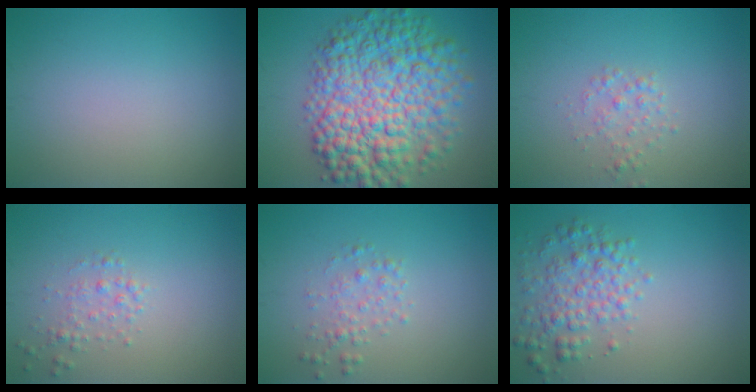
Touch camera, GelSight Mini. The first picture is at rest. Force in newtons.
{"total": 11.5, "press": 11.5, "slide": 0.1}
{"total": 1.5, "press": 1.5, "slide": 0.0}
{"total": 1.4, "press": 1.4, "slide": 0.1}
{"total": 1.6, "press": 1.6, "slide": 0.0}
{"total": 3.7, "press": 3.7, "slide": 0.1}